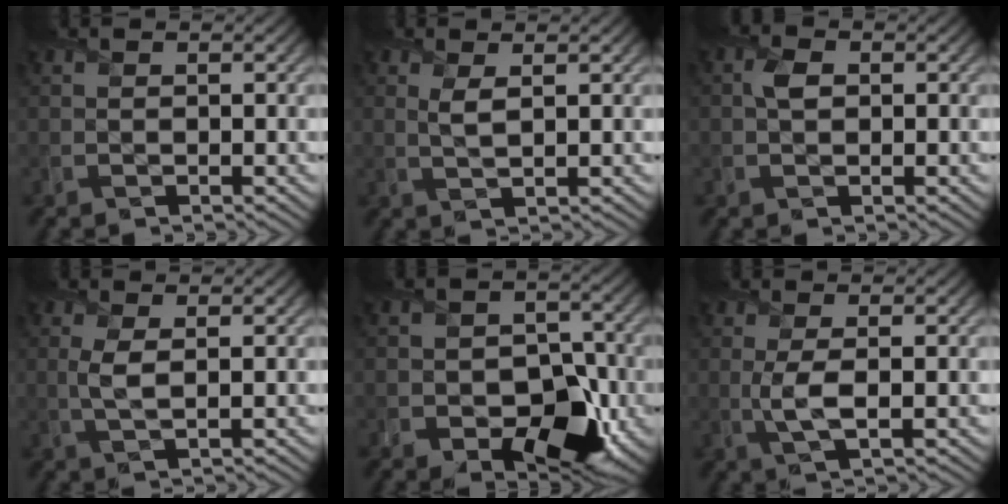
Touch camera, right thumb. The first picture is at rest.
{"total": 2.1, "force": [1.0, 0.6, 1.7], "torque": [-0.042, 0.001, 0.021]}
{"total": 1.9, "force": [0.3, 1.3, 1.4], "torque": [-0.030, 0.004, 0.000]}
{"total": 2.7, "force": [0.6, 0.9, 2.5], "torque": [-0.066, 0.002, 0.010]}
{"total": 9.3, "force": [-3.1, 6.5, 5.9], "torque": [-0.068, -0.016, -0.055]}
{"total": 3.4, "force": [0.1, 1.1, 3.2], "torque": [-0.076, 0.000, 0.001]}